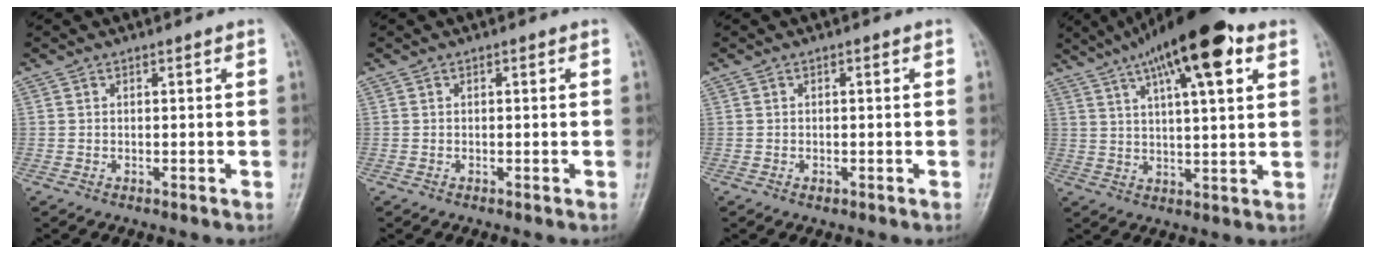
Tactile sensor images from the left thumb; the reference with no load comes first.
{"total": 0.0}
{"total": 1.0, "force": [-0.3, 0.6, 0.7], "torque": [-0.006, 0.003, -0.006]}
{"total": 17.2, "force": [9.1, 5.0, 13.8], "torque": [-0.208, -0.006, 0.143]}